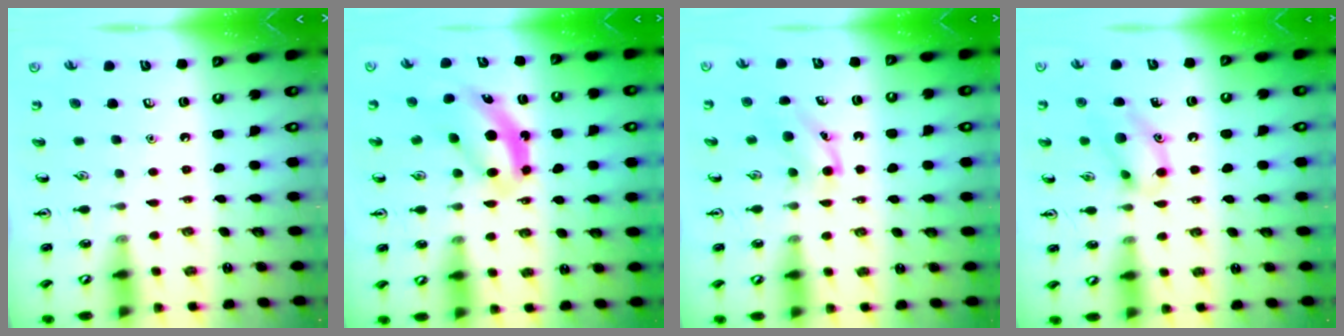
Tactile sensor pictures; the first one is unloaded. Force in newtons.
{"total": 5.3, "press": 5.2, "slide": 1.2}
{"total": 4.6, "press": 4.4, "slide": 1.3}
{"total": 11.7, "press": 11.6, "slide": 0.9}